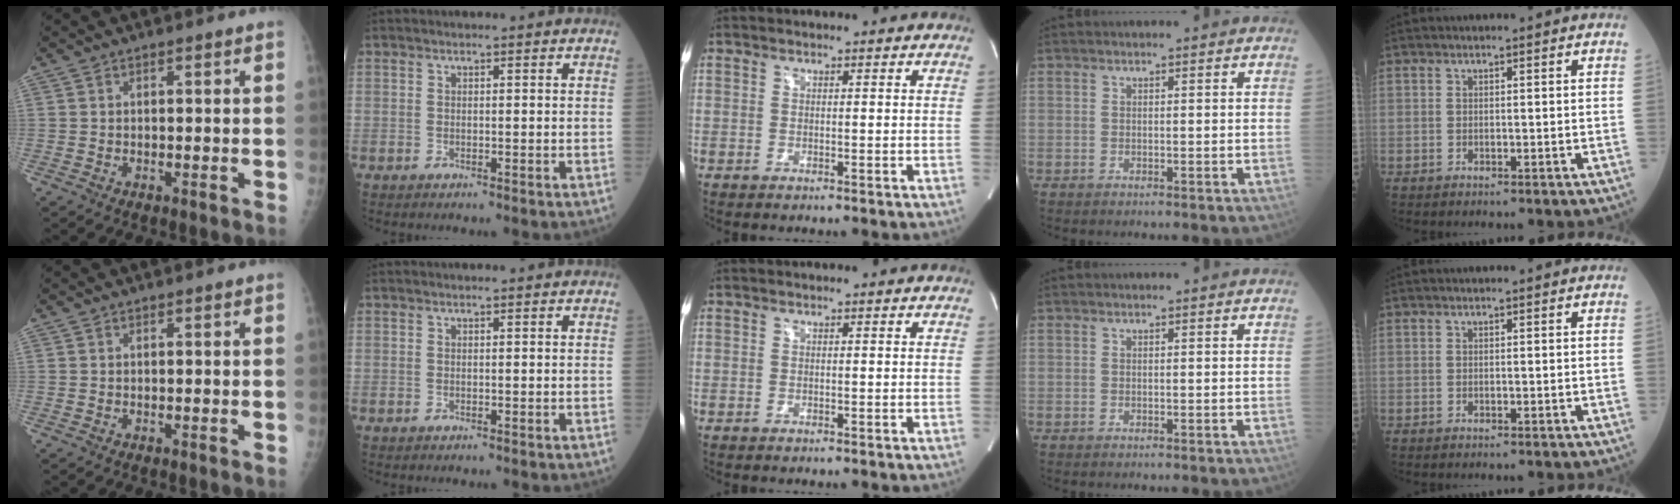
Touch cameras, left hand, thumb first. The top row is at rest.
{}